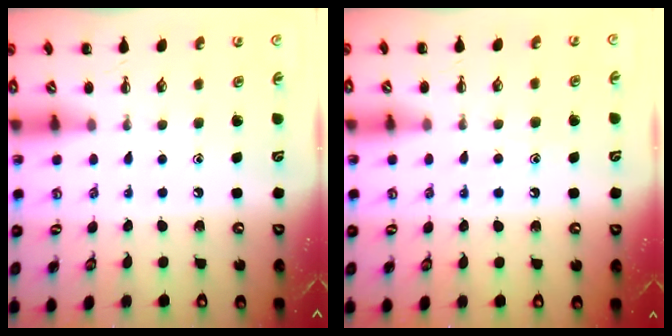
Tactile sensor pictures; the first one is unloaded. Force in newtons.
{"total": 8.4, "press": 8.3, "slide": 1.2}